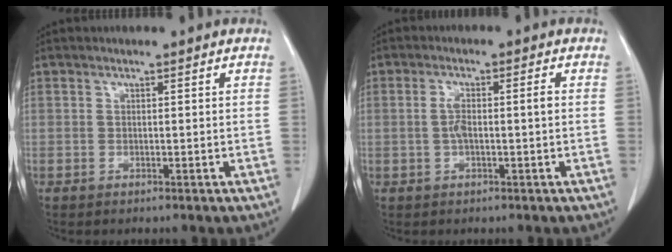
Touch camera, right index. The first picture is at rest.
{"total": 2.9, "force": [-0.1, 0.1, 2.9], "torque": [-0.058, 0.004, 0.000]}